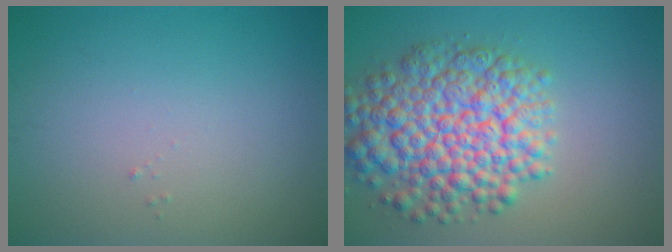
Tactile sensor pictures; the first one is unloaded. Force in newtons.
{"total": 9.1, "press": 9.1, "slide": 0.4}